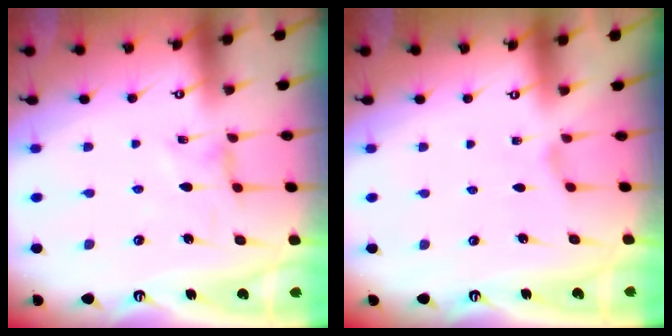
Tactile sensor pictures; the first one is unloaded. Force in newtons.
{"total": 0.8, "press": 0.7, "slide": 0.3}